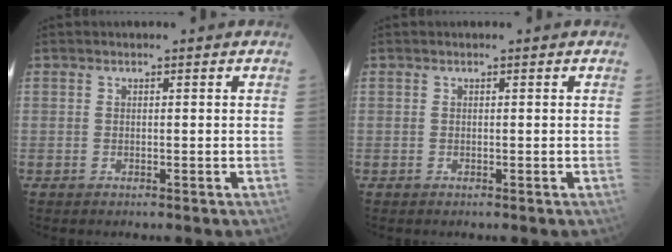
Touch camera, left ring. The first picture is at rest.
{"total": 0.0}